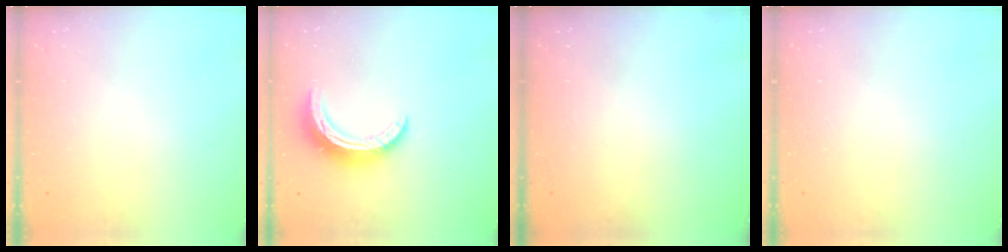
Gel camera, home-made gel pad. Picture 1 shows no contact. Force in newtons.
{"total": 11.2, "press": 11.2, "slide": 0.7}
{"total": 0.0}
{"total": 0.0}